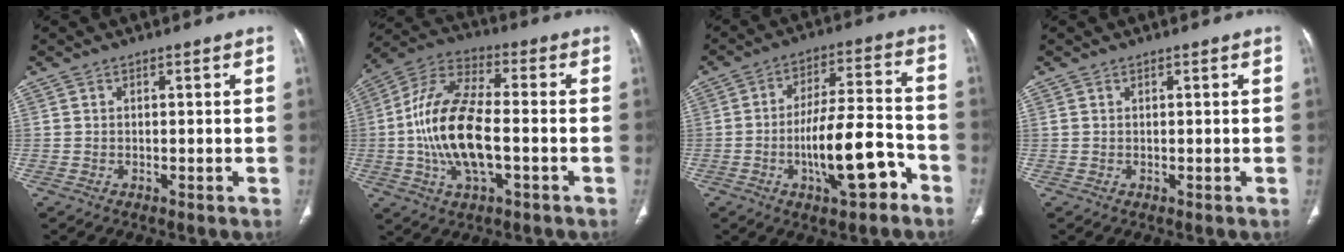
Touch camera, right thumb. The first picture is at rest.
{"total": 16.8, "force": [-2.3, 7.2, 15.0], "torque": [-0.304, 0.024, -0.046]}
{"total": 13.8, "force": [-5.7, 4.7, 11.6], "torque": [-0.184, 0.042, -0.088]}
{"total": 0.0}